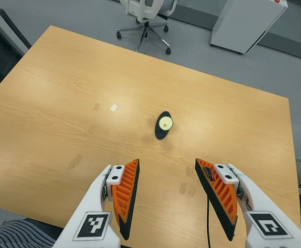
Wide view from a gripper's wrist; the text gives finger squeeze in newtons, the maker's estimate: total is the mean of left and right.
{"total": 0.0}